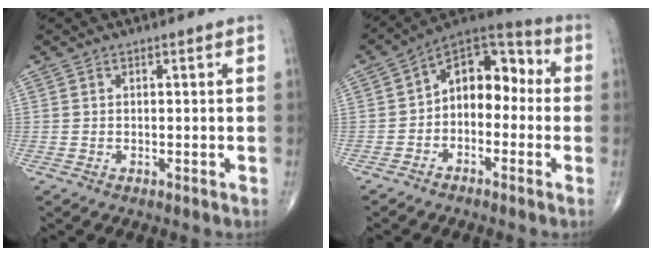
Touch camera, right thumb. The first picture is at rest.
{"total": 11.7, "force": [-0.9, 7.7, 8.7], "torque": [-0.090, 0.048, -0.038]}